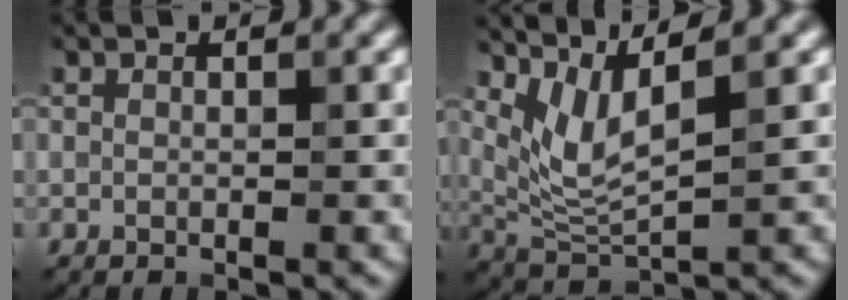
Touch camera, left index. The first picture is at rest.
{"total": 4.2, "force": [2.4, 1.0, 3.3], "torque": [-0.081, -0.007, 0.060]}